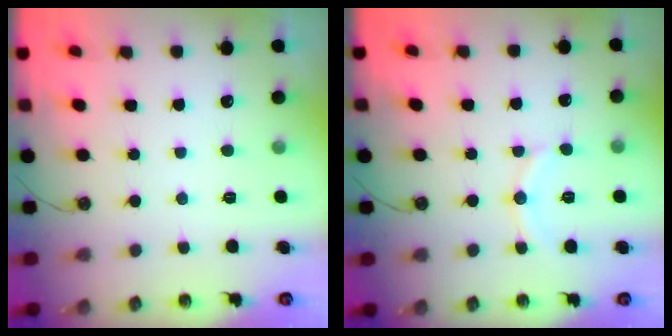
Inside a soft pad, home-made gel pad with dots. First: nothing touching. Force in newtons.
{"total": 9.2, "press": 9.1, "slide": 0.8}